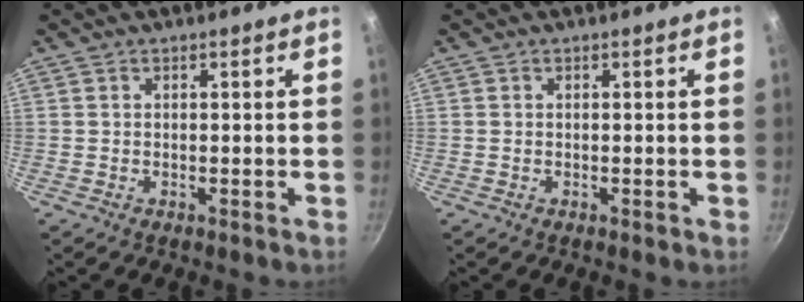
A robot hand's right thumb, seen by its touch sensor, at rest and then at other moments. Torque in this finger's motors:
{"motor_torque": [0.70, 0.30, 0.40, 0.10, 0.00]}